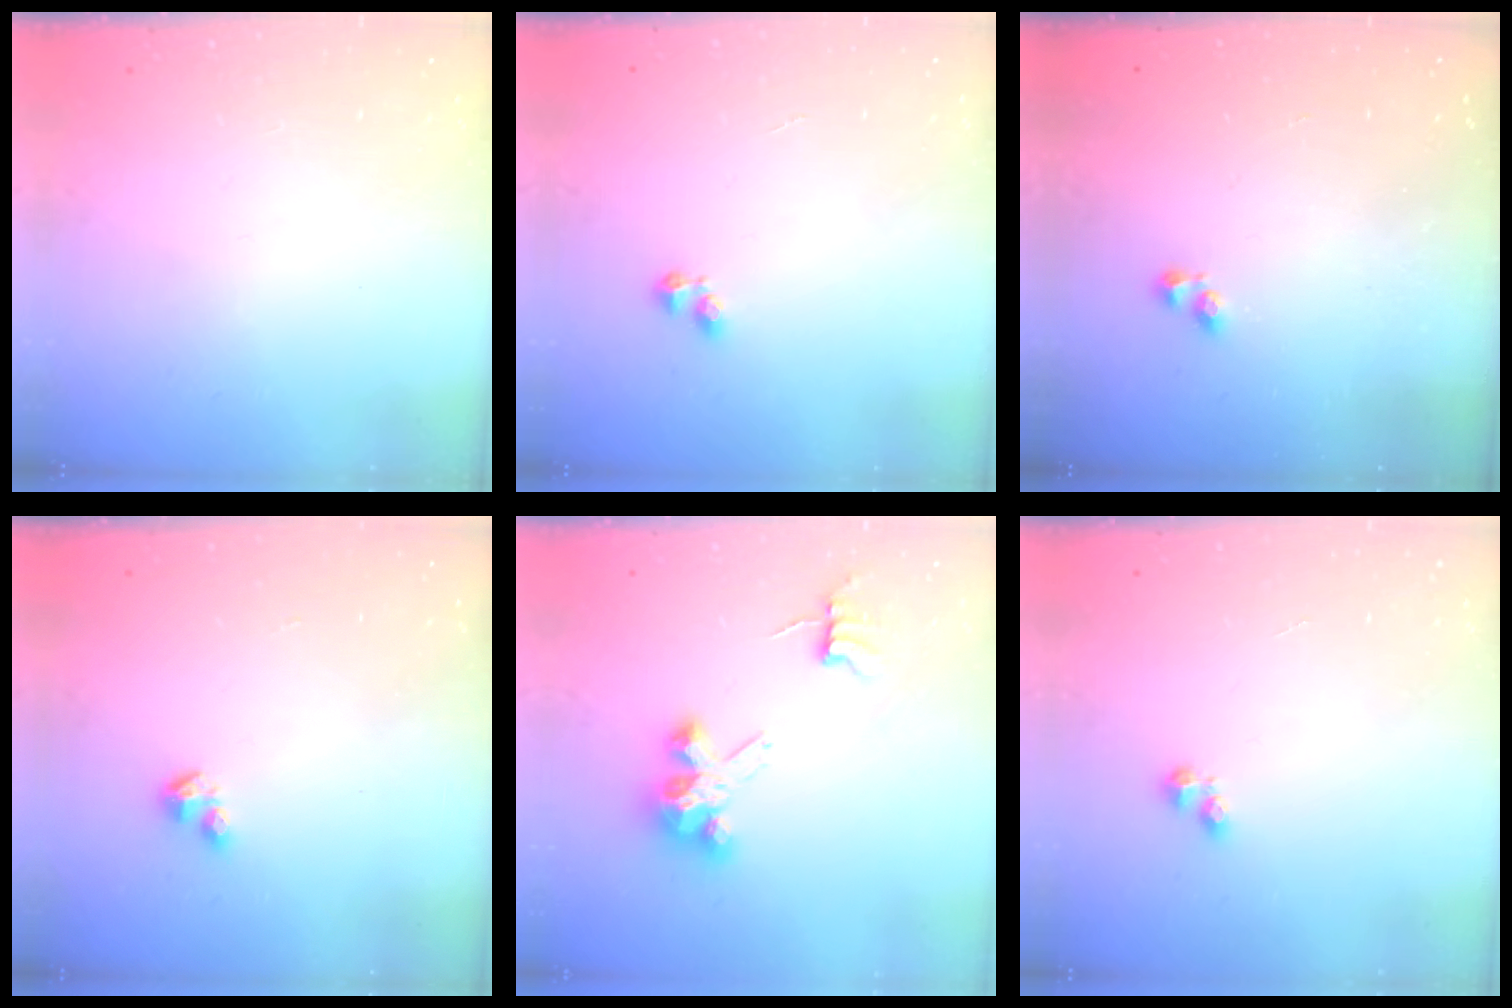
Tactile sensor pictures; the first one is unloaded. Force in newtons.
{"total": 2.2, "press": 2.1, "slide": 0.6}
{"total": 0.9, "press": 0.4, "slide": 0.8}
{"total": 2.9, "press": 2.8, "slide": 0.6}
{"total": 6.8, "press": 6.8, "slide": 0.5}
{"total": 2.5, "press": 2.5, "slide": 0.4}